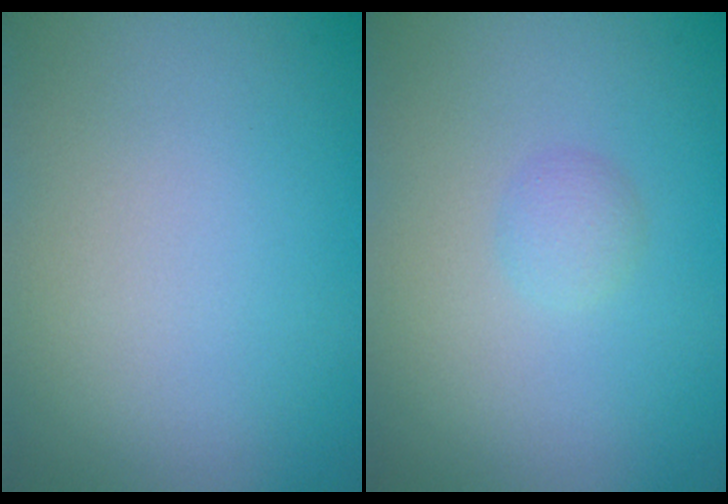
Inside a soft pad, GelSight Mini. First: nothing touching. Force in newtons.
{"total": 1.2, "press": 1.2, "slide": 0.1}